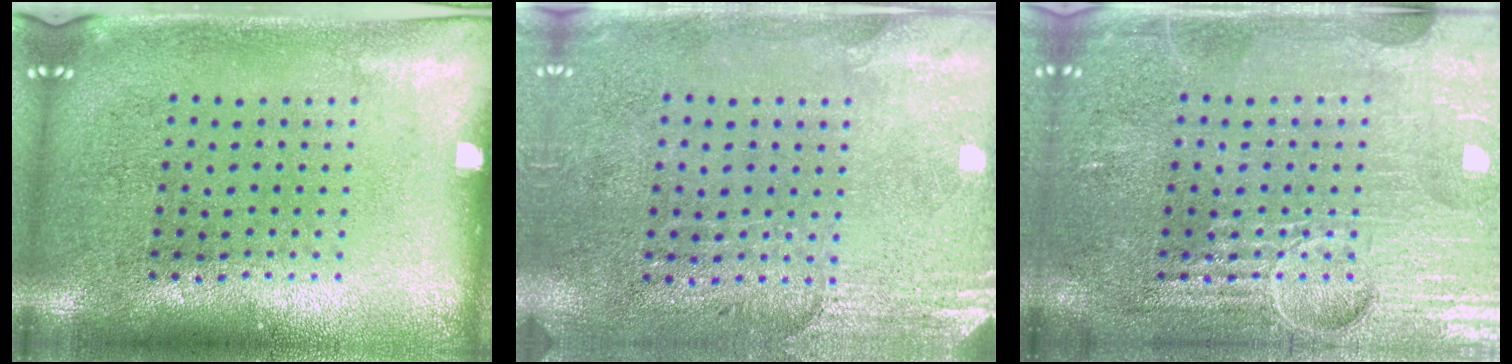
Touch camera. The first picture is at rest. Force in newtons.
{"total": 2.8, "press": 2.4, "slide": 1.4}
{"total": 4.1, "press": 4.0, "slide": 0.5}